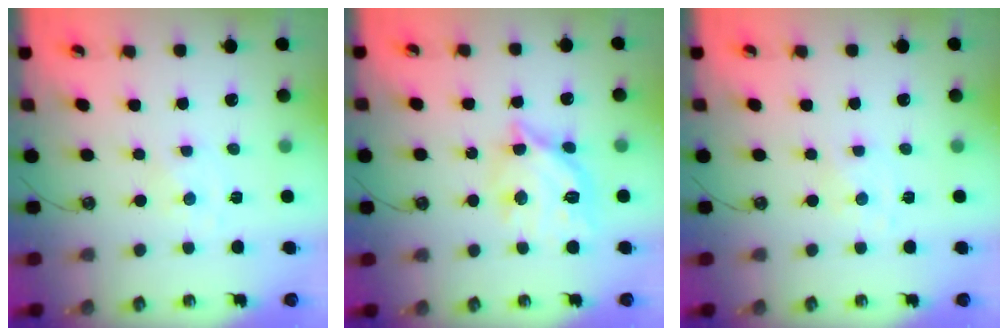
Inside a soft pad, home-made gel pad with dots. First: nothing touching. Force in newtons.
{"total": 14.3, "press": 14.2, "slide": 1.2}
{"total": 0.6, "press": 0.6, "slide": 0.2}